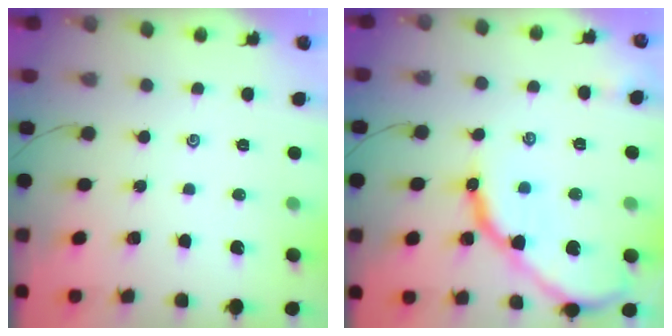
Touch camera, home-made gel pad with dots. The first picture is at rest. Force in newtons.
{"total": 13.7, "press": 13.7, "slide": 1.1}